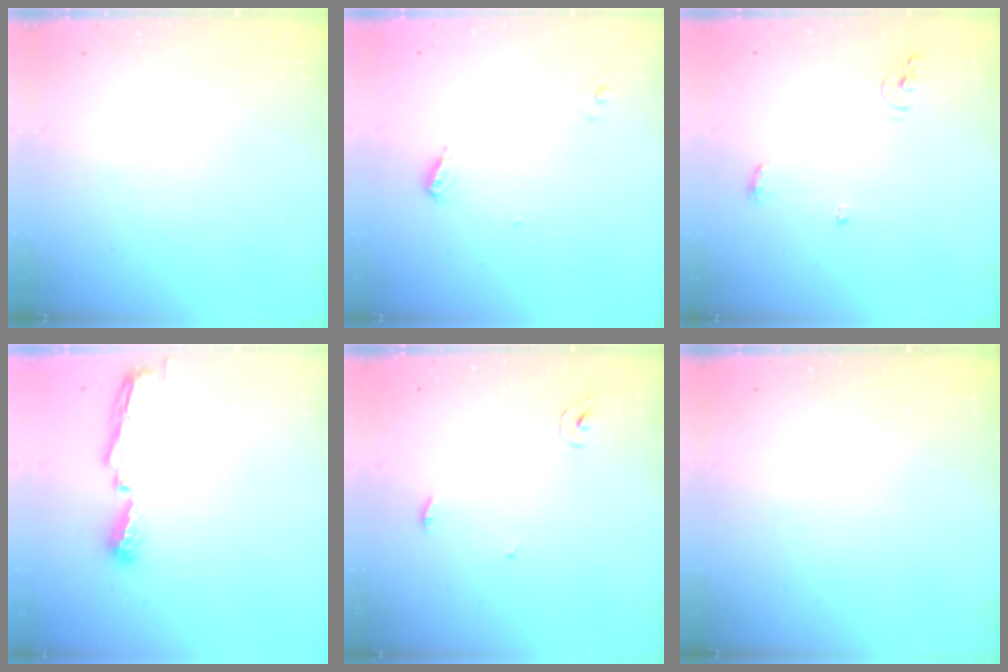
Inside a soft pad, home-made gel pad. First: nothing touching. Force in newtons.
{"total": 4.6, "press": 4.6, "slide": 0.4}
{"total": 5.6, "press": 5.6, "slide": 0.2}
{"total": 5.8, "press": 5.8, "slide": 0.5}
{"total": 2.5, "press": 2.5, "slide": 0.1}
{"total": 0.0}